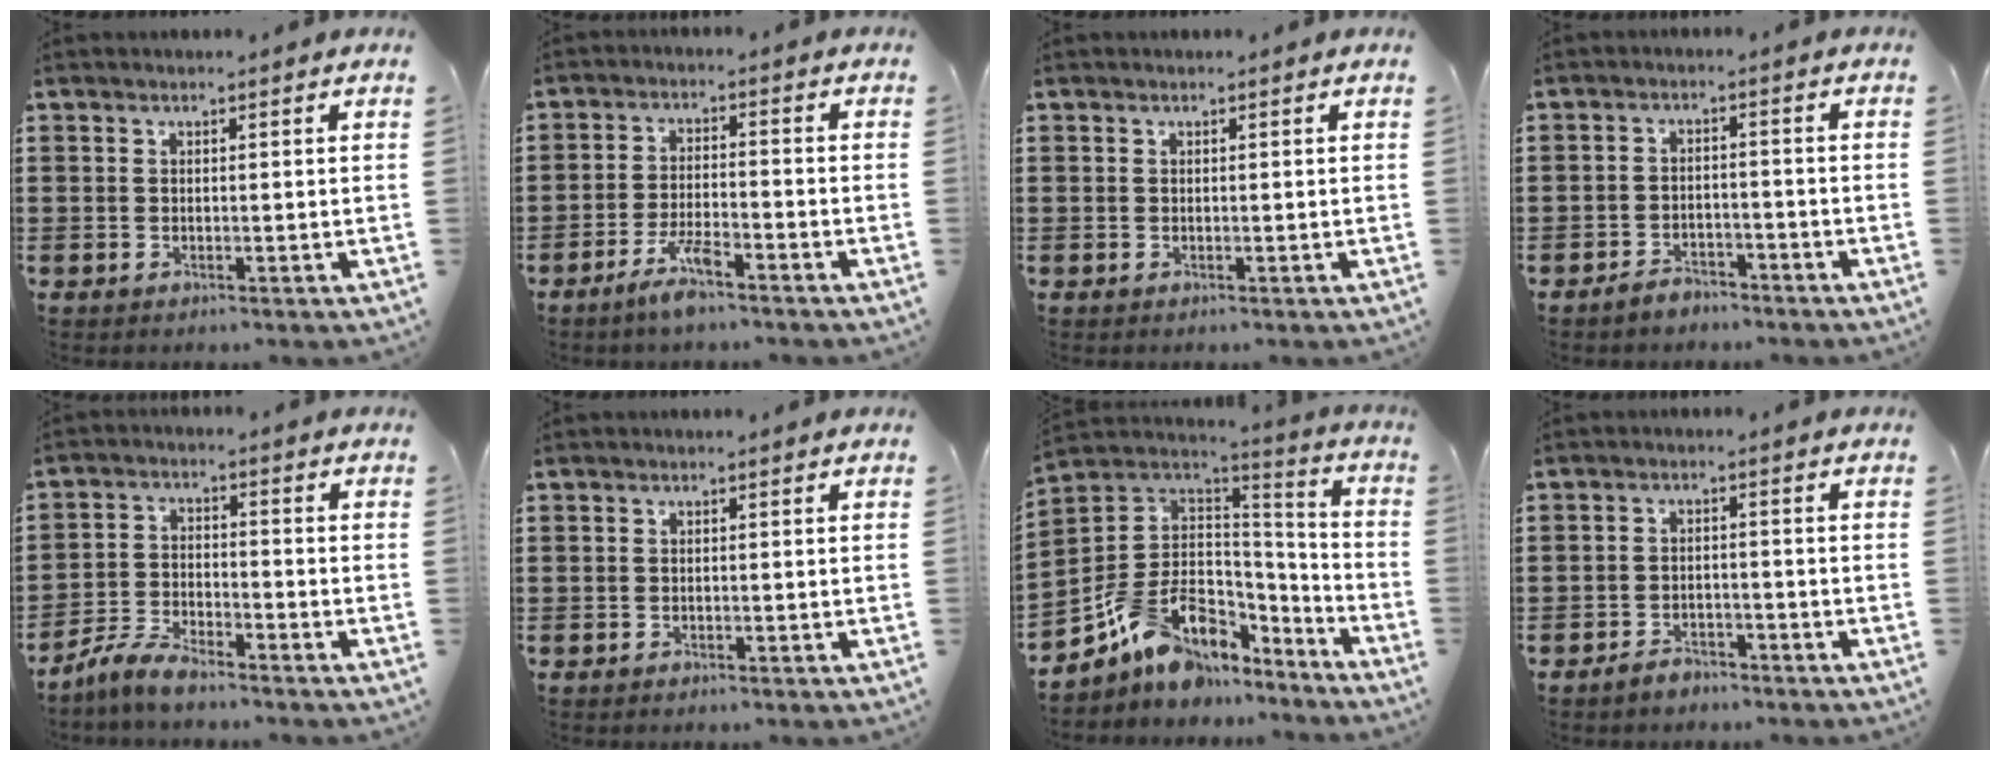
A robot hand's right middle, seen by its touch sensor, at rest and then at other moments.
{"total": 5.3, "force": [-3.8, 0.9, 3.6], "torque": [-0.079, -0.001, -0.072]}
{"total": 0.0}
{"total": 2.9, "force": [-2.8, 0.8, 0.1], "torque": [-0.008, 0.005, -0.059]}
{"total": 5.3, "force": [-5.0, 0.8, 1.9], "torque": [-0.052, 0.000, -0.101]}
{"total": 0.8, "force": [-0.6, 0.5, 0.0], "torque": [0.000, 0.003, -0.016]}
{"total": 10.2, "force": [-5.1, 7.5, 4.7], "torque": [-0.131, 0.007, -0.097]}
{"total": 2.6, "force": [-2.5, 0.8, 0.1], "torque": [-0.008, 0.005, -0.052]}